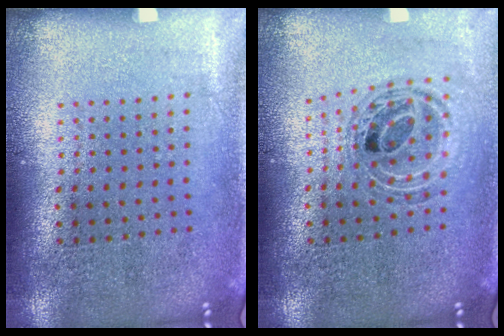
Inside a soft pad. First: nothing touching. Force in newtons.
{"total": 0.9, "press": 0.9, "slide": 0.2}